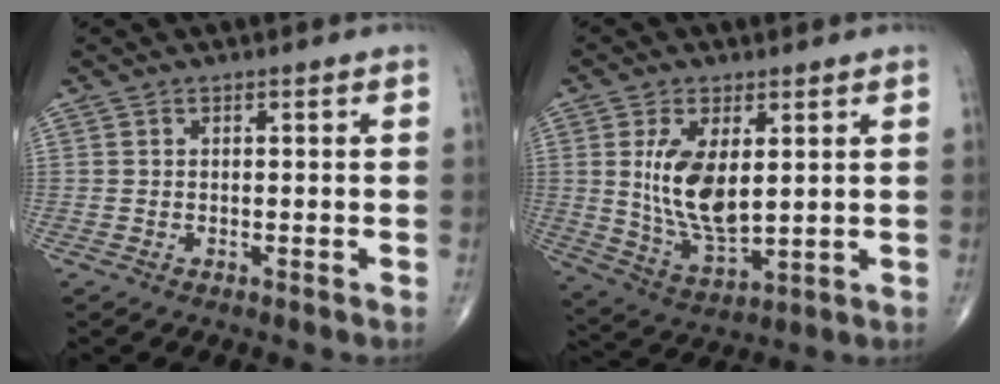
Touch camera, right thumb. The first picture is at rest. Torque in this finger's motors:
{"motor_torque": [0.96, 2.71, 0.69, -0.49, 0.48]}